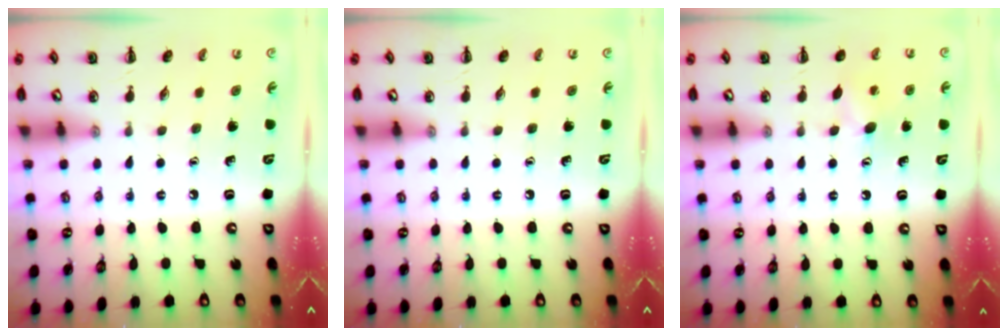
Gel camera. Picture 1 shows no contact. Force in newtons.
{"total": 0.0}
{"total": 6.8, "press": 6.6, "slide": 1.6}